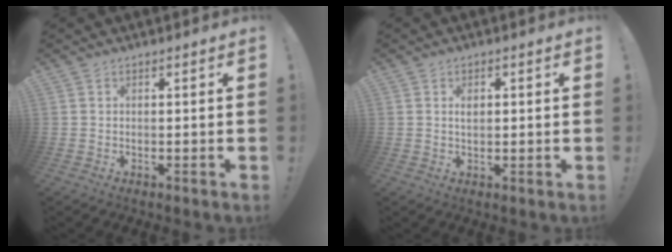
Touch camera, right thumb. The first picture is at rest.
{"total": 2.0, "force": [0.3, 1.3, 1.5], "torque": [-0.020, 0.001, 0.002]}